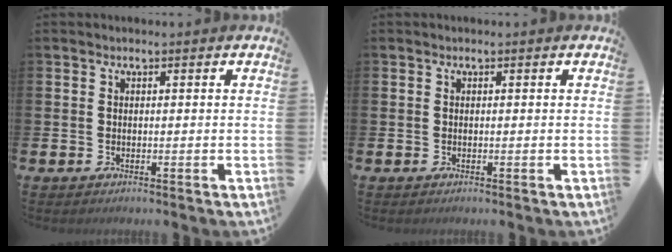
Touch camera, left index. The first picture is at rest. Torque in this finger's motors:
{"motor_torque": [0.04, 0.02, -0.01, -0.01]}